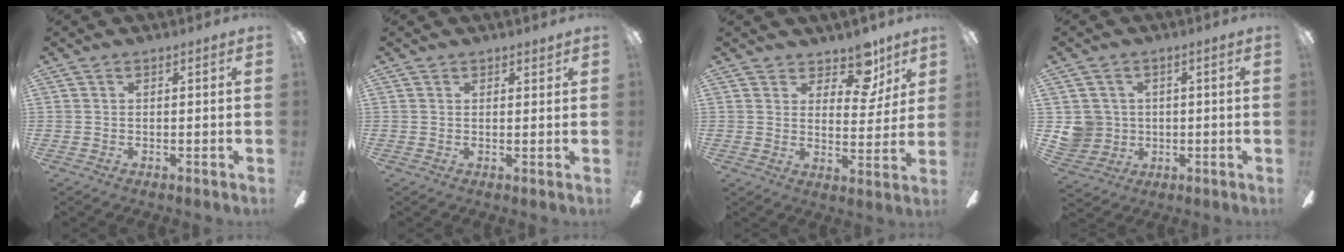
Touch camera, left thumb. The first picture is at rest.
{"total": 1.4, "force": [1.2, 0.6, 0.2], "torque": [0.004, -0.003, 0.021]}
{"total": 11.0, "force": [7.8, 5.9, 5.0], "torque": [-0.062, -0.047, 0.139]}
{"total": 6.3, "force": [0.5, 6.2, 1.1], "torque": [-0.036, 0.006, 0.013]}